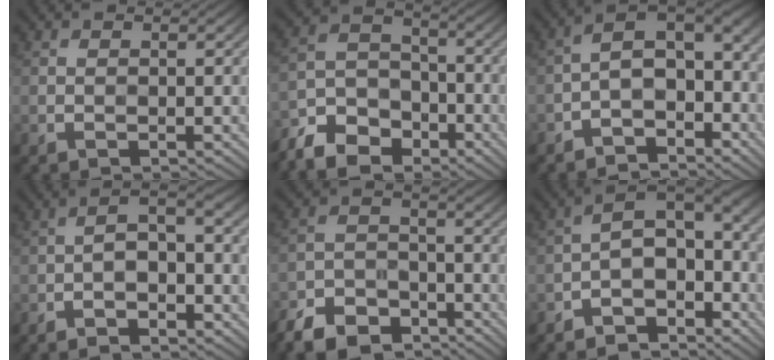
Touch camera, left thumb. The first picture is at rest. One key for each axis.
{"total": 9.3, "fx": -7.0, "fy": 5.0, "fz": 3.6, "tx": -0.087, "ty": -0.012, "tz": -0.141}
{"total": 7.3, "fx": -4.0, "fy": 3.7, "fz": 5.0, "tx": -0.071, "ty": 0.007, "tz": -0.083}
{"total": 5.9, "fx": -2.3, "fy": 1.9, "fz": 5.0, "tx": -0.090, "ty": 0.006, "tz": -0.043}
{"total": 9.2, "fx": -7.4, "fy": 4.0, "fz": 3.7, "tx": -0.075, "ty": -0.011, "tz": -0.144}
{"total": 8.7, "fx": -5.4, "fy": 4.1, "fz": 5.5, "tx": -0.083, "ty": -0.004, "tz": -0.101}